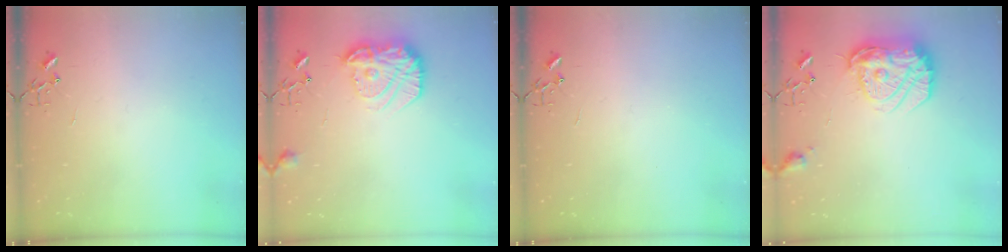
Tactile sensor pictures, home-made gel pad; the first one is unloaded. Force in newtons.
{"total": 16.5, "press": 16.5, "slide": 1.1}
{"total": 0.0}
{"total": 18.2, "press": 18.2, "slide": 1.5}